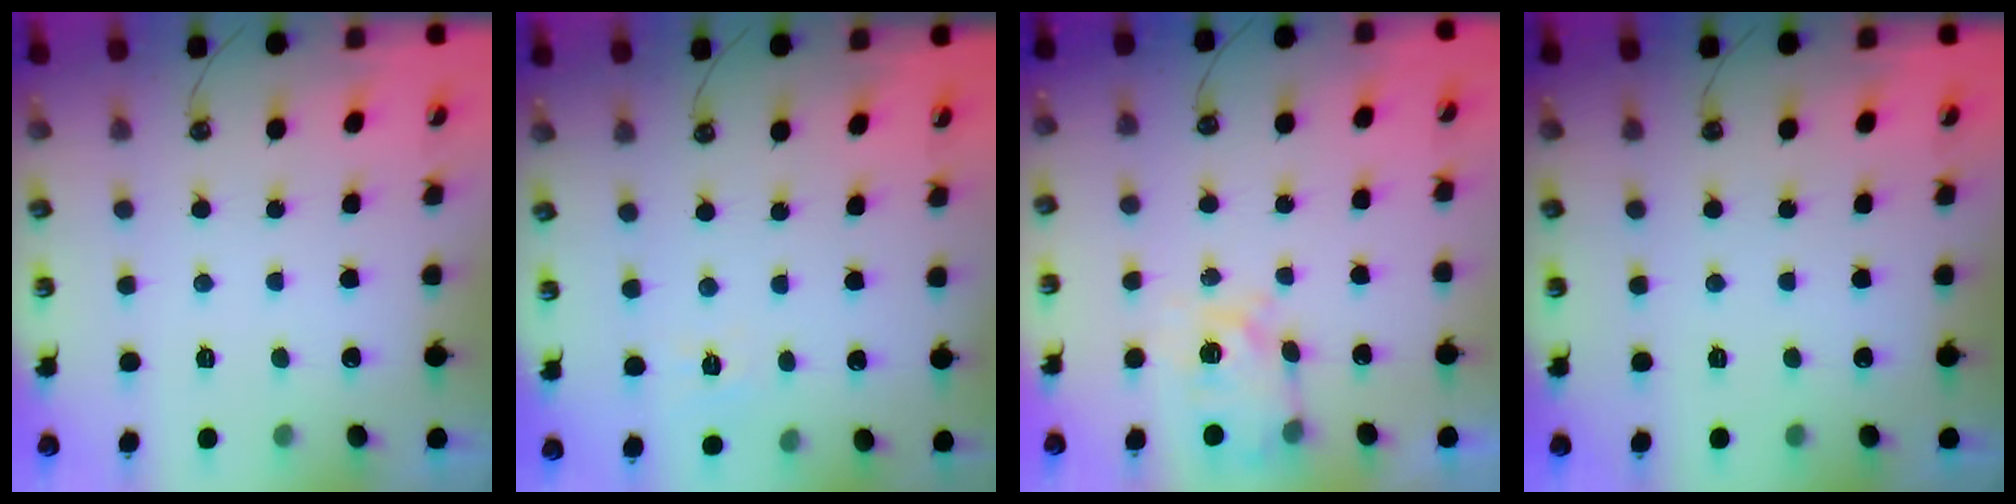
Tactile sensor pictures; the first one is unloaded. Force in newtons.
{"total": 3.5, "press": 3.4, "slide": 0.6}
{"total": 5.8, "press": 5.7, "slide": 0.8}
{"total": 0.0}